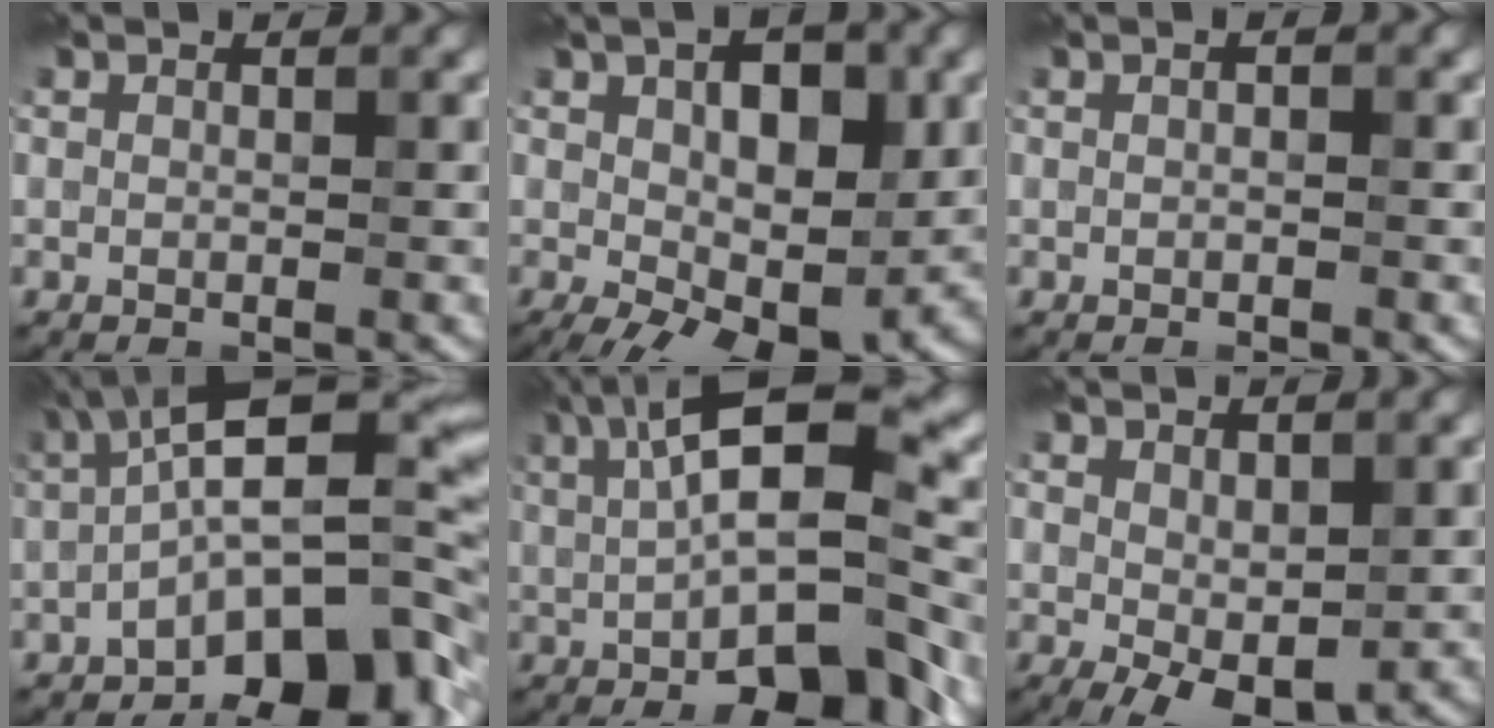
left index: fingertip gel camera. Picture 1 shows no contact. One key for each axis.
{"total": 12.2, "fx": -1.2, "fy": 6.6, "fz": 10.2, "tx": -0.138, "ty": -0.001, "tz": -0.007}
{"total": 0.6, "fx": -0.1, "fy": 0.1, "fz": 0.6, "tx": -0.011, "ty": 0.002, "tz": 0.000}
{"total": 14.1, "fx": -4.0, "fy": 5.2, "fz": 12.5, "tx": -0.157, "ty": 0.027, "tz": -0.067}
{"total": 13.2, "fx": -0.2, "fy": 4.4, "fz": 12.4, "tx": -0.170, "ty": 0.020, "tz": 0.000}
{"total": 4.3, "fx": -0.8, "fy": 2.3, "fz": 3.6, "tx": -0.067, "ty": -0.010, "tz": -0.005}